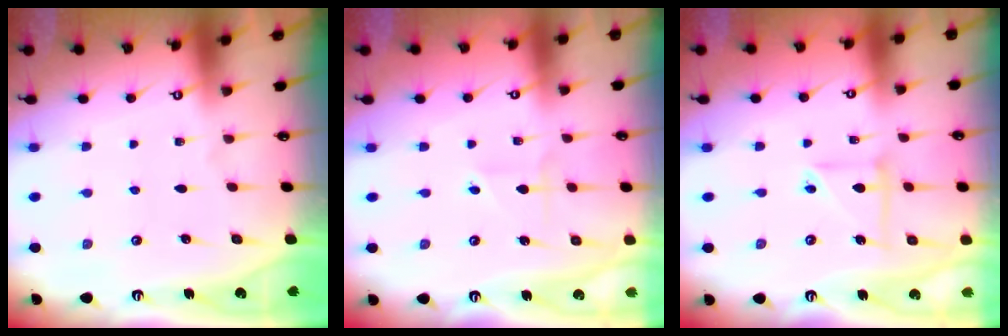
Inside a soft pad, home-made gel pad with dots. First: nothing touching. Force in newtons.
{"total": 2.3, "press": 2.3, "slide": 0.2}
{"total": 5.3, "press": 5.3, "slide": 0.5}